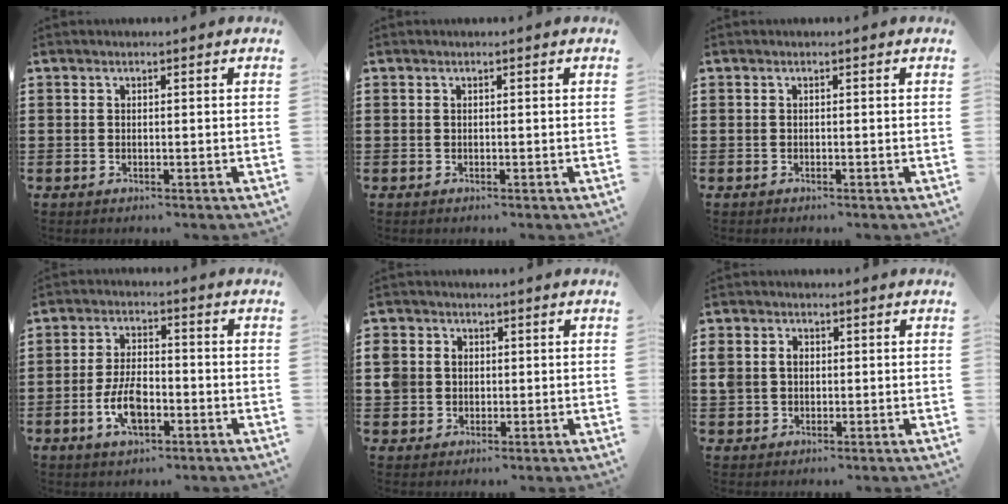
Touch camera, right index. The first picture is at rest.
{"total": 0.0}
{"total": 0.0}
{"total": 8.0, "force": [-2.9, 3.8, 6.4], "torque": [-0.146, -0.002, -0.059]}
{"total": 3.7, "force": [0.2, 3.6, 0.9], "torque": [-0.041, 0.011, -0.001]}
{"total": 3.0, "force": [0.2, 2.7, 1.4], "torque": [-0.037, 0.013, 0.001]}